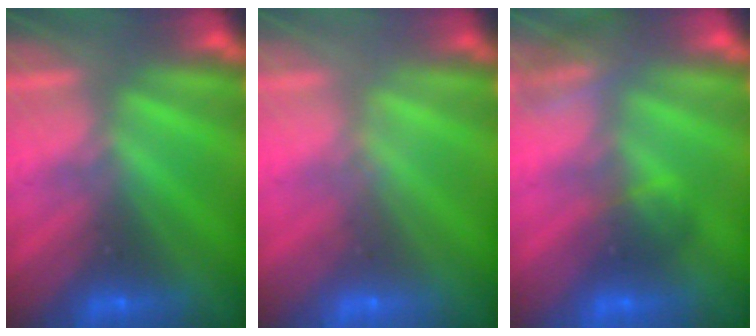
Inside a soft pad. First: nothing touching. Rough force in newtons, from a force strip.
{"total": 1.6}
{"total": 3.3}